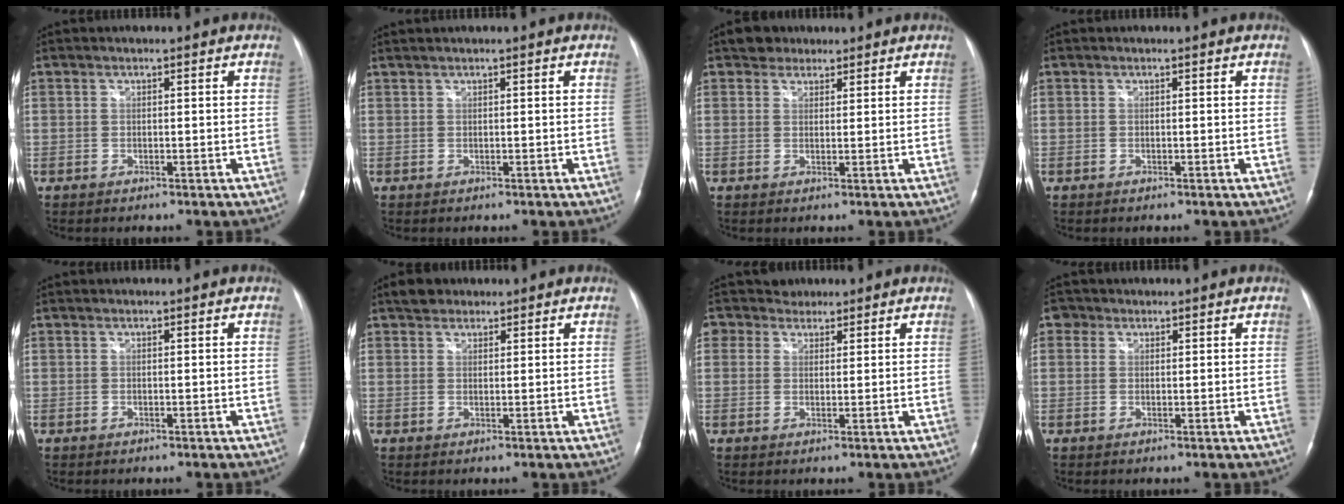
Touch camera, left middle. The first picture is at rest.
{"total": 0.8, "force": [0.7, -0.1, 0.4], "torque": [-0.013, 0.014, 0.019]}
{"total": 2.8, "force": [2.1, 1.8, 0.2], "torque": [-0.004, 0.013, 0.033]}
{"total": 0.0}
{"total": 0.0}
{"total": 2.6, "force": [2.0, 1.7, 0.5], "torque": [-0.012, 0.014, 0.033]}
{"total": 3.8, "force": [2.6, 2.8, 0.0], "torque": [-0.004, 0.024, 0.043]}
{"total": 1.8, "force": [0.9, 1.6, 0.3], "torque": [0.001, 0.006, 0.010]}